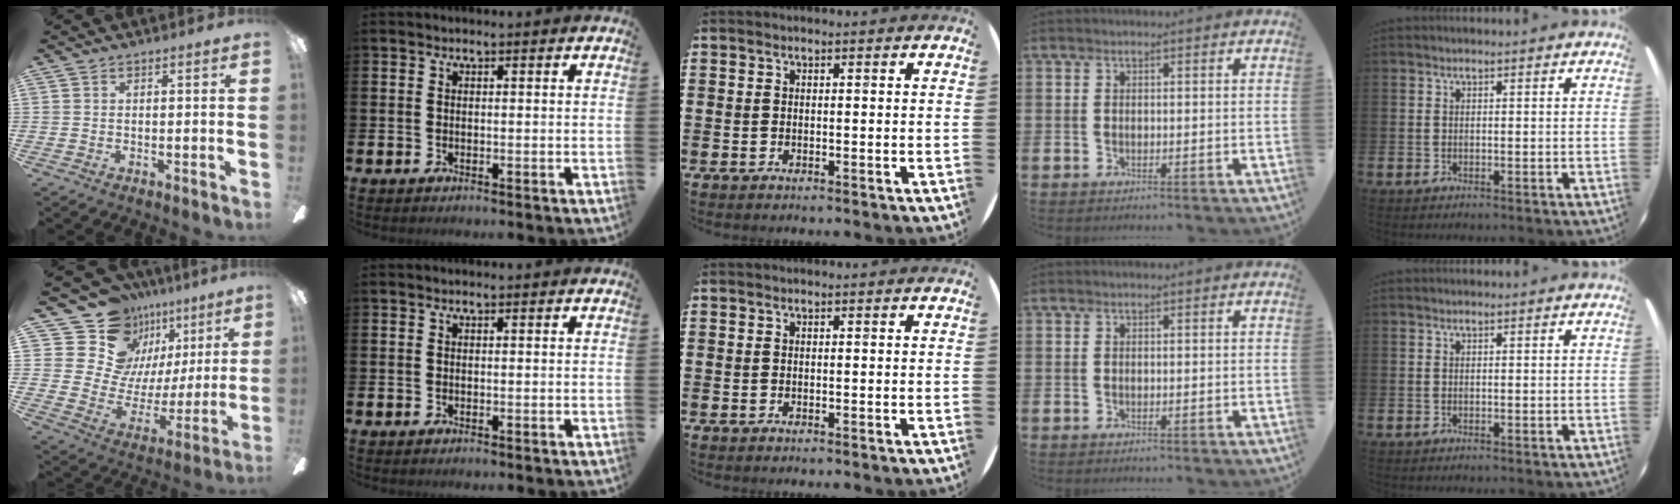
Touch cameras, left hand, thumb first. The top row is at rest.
{"thumb": {"total": 16.7, "force": [12.4, 10.7, 3.5], "torque": [-0.086, -0.100, 0.249]}}